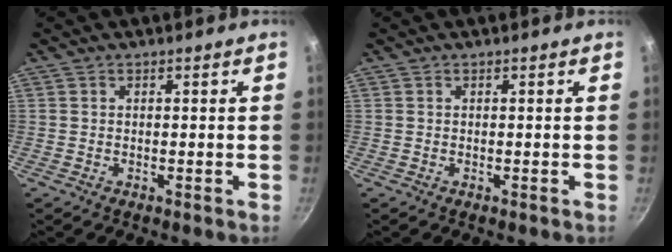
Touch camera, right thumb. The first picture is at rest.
{"total": 0.0}